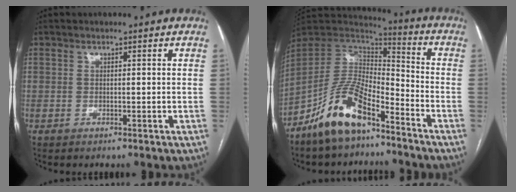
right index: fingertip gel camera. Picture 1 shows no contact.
{"total": 13.3, "force": [-9.0, 4.6, 8.7], "torque": [-0.175, 0.017, -0.170]}